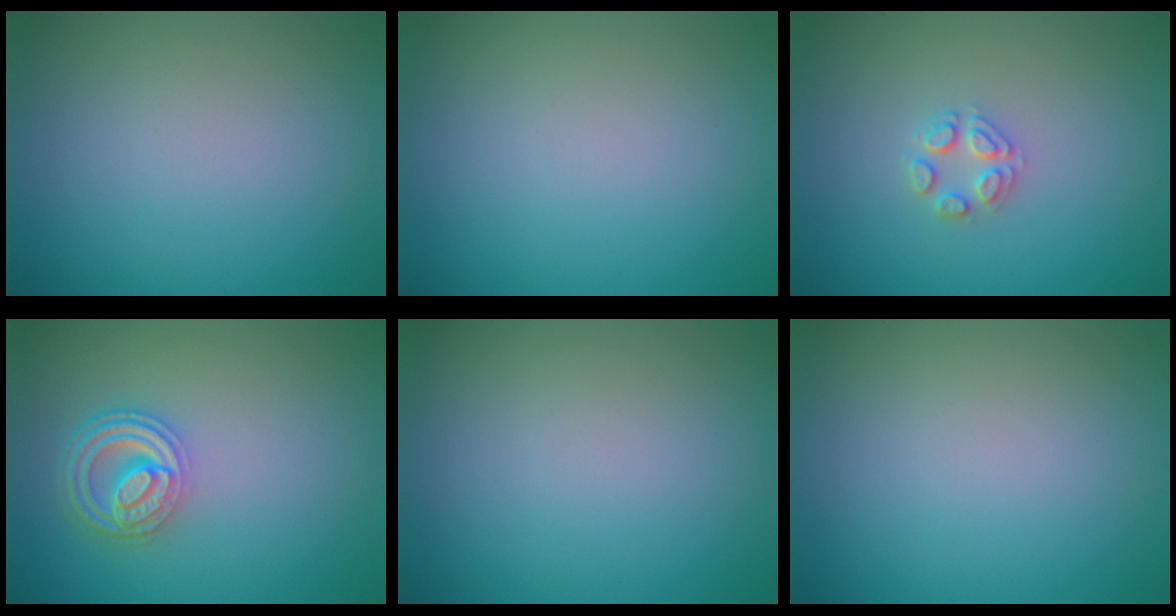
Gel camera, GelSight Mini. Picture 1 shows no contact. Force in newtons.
{"total": 0.0}
{"total": 2.0, "press": 2.0, "slide": 0.1}
{"total": 4.6, "press": 3.4, "slide": 3.1}
{"total": 0.0}
{"total": 0.0}